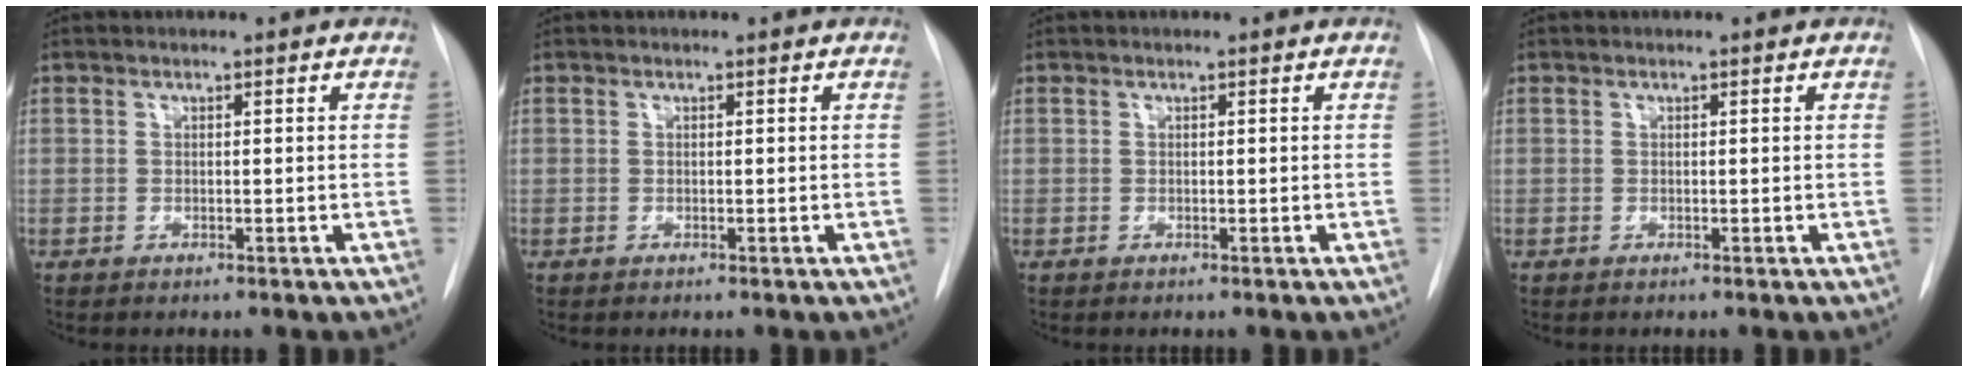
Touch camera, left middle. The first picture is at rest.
{"total": 0.0}
{"total": 0.0}
{"total": 0.0}